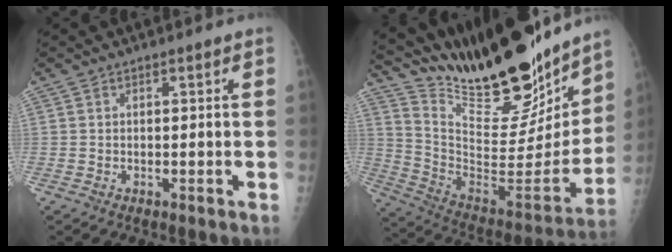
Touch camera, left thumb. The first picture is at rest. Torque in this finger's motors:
{"motor_torque": [2.31, -0.64, 1.37, -1.40, 0.04]}